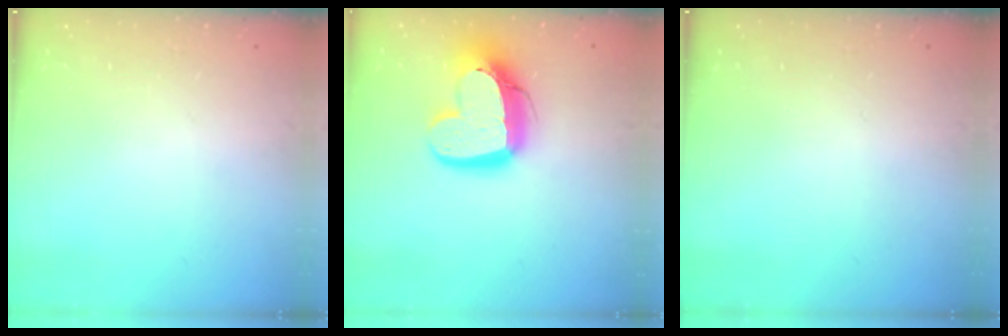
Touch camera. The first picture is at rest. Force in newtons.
{"total": 18.9, "press": 18.8, "slide": 1.6}
{"total": 0.0}